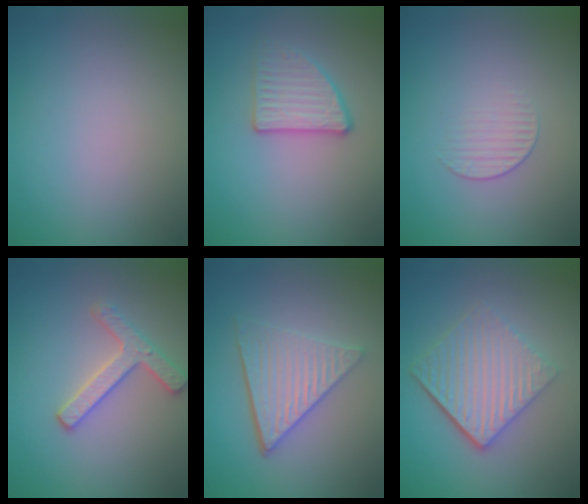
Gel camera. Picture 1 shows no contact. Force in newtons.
{"total": 2.7, "press": 2.5, "slide": 1.2}
{"total": 1.2, "press": 0.4, "slide": 1.2}
{"total": 2.8, "press": 2.7, "slide": 0.9}
{"total": 4.9, "press": 3.7, "slide": 3.3}
{"total": 5.9, "press": 4.0, "slide": 4.3}